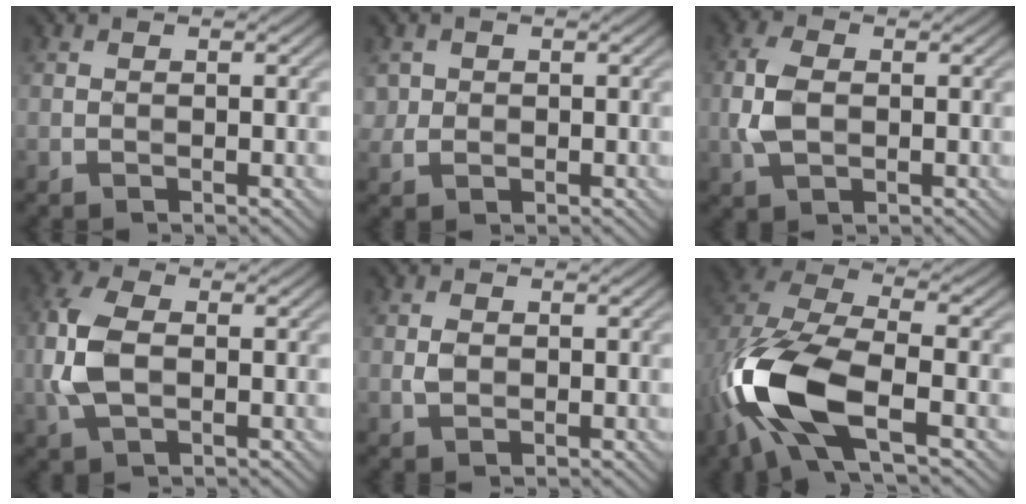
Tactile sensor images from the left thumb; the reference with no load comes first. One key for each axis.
{"total": 1.6, "fx": 0.3, "fy": 1.5, "fz": 0.1, "tx": -0.005, "ty": -0.006, "tz": 0.007}
{"total": 4.5, "fx": -0.2, "fy": 2.8, "fz": 3.5, "tx": -0.094, "ty": 0.003, "tz": -0.008}
{"total": 6.7, "fx": -0.4, "fy": 3.9, "fz": 5.4, "tx": -0.144, "ty": 0.005, "tz": -0.015}
{"total": 1.4, "fx": 0.1, "fy": 1.1, "fz": 0.8, "tx": -0.020, "ty": 0.000, "tz": 0.000}
{"total": 13.7, "fx": -4.6, "fy": 6.7, "fz": 11.1, "tx": -0.270, "ty": -0.017, "tz": -0.097}